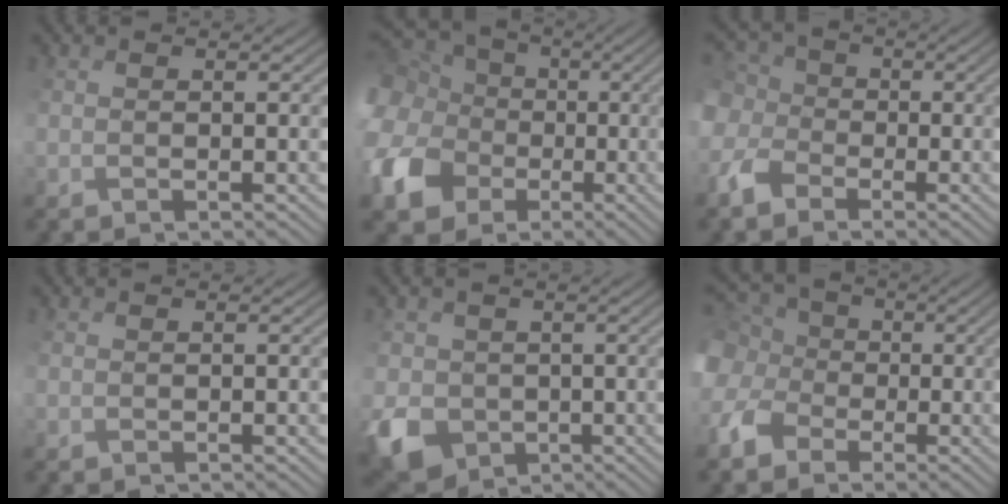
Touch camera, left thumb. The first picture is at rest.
{"total": 17.0, "force": [0.8, 14.8, 8.4], "torque": [-0.250, -0.014, -0.008]}
{"total": 6.0, "force": [-1.9, 4.9, 2.8], "torque": [-0.091, -0.001, -0.042]}
{"total": 0.0}
{"total": 6.4, "force": [-0.9, 5.8, 2.6], "torque": [-0.078, -0.008, -0.022]}
{"total": 9.7, "force": [-1.5, 8.2, 4.9], "torque": [-0.171, -0.011, -0.039]}